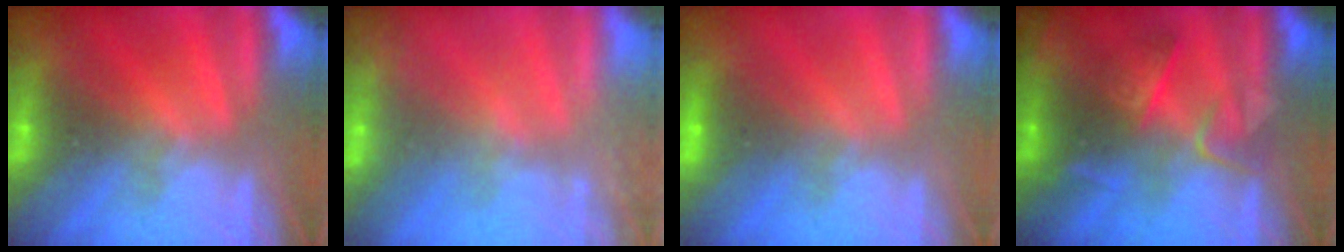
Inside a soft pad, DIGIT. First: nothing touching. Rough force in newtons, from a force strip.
{"total": 2.4}
{"total": 2.0}
{"total": 2.7}